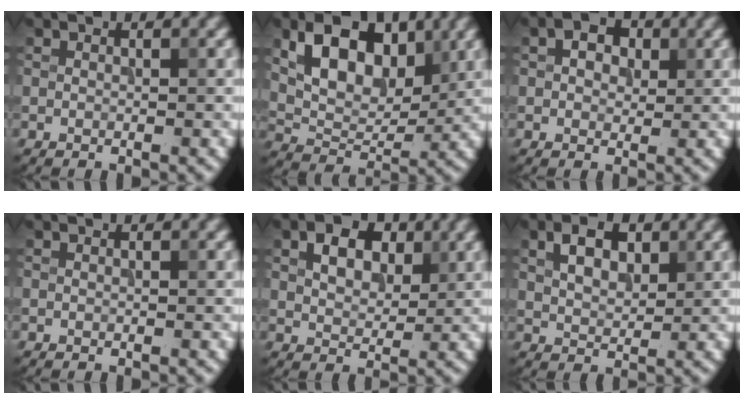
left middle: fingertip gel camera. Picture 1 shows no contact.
{"total": 7.8, "force": [3.0, 4.8, 5.3], "torque": [-0.094, -0.007, 0.051]}
{"total": 2.5, "force": [0.7, 1.7, 1.6], "torque": [-0.025, 0.002, 0.010]}
{"total": 0.0}
{"total": 4.0, "force": [1.6, 2.6, 2.7], "torque": [-0.049, 0.005, 0.023]}
{"total": 3.7, "force": [1.5, 2.2, 2.6], "torque": [-0.049, 0.005, 0.027]}